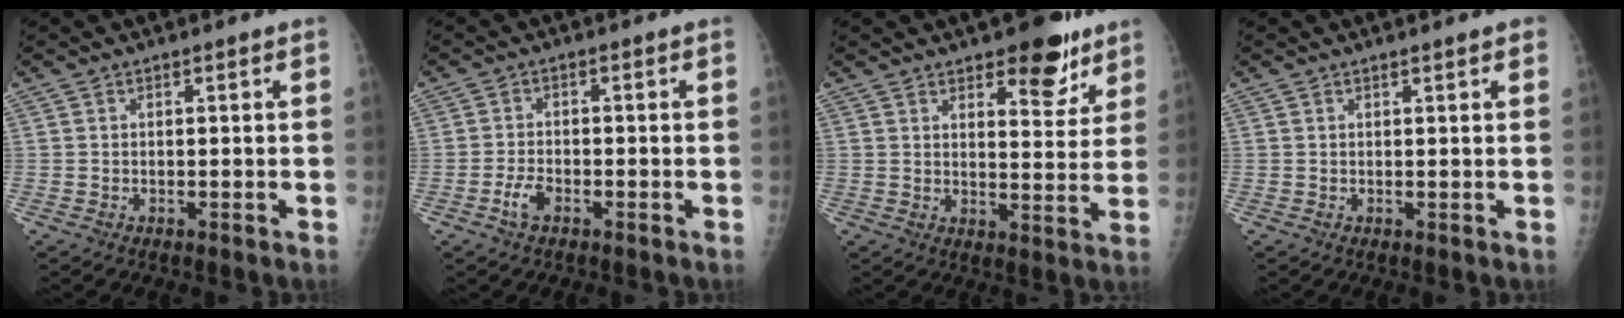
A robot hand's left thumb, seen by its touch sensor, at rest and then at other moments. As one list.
[{"total": 3.1, "force": [-1.7, 1.5, 2.1], "torque": [-0.044, 0.011, -0.034]}, {"total": 10.1, "force": [6.6, 4.4, 6.3], "torque": [-0.048, -0.039, 0.092]}, {"total": 1.6, "force": [1.1, 0.2, 1.1], "torque": [-0.012, 0.001, 0.012]}]